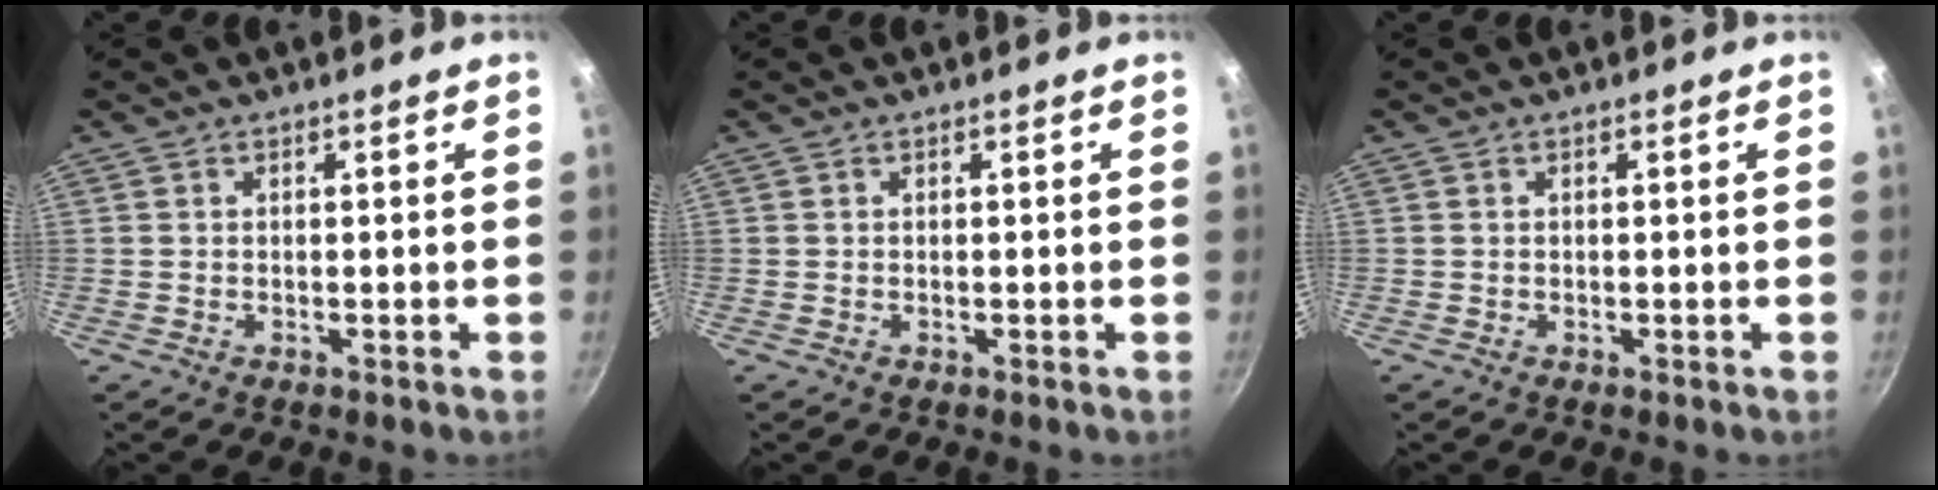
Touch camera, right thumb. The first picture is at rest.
{"total": 0.0}
{"total": 0.0}